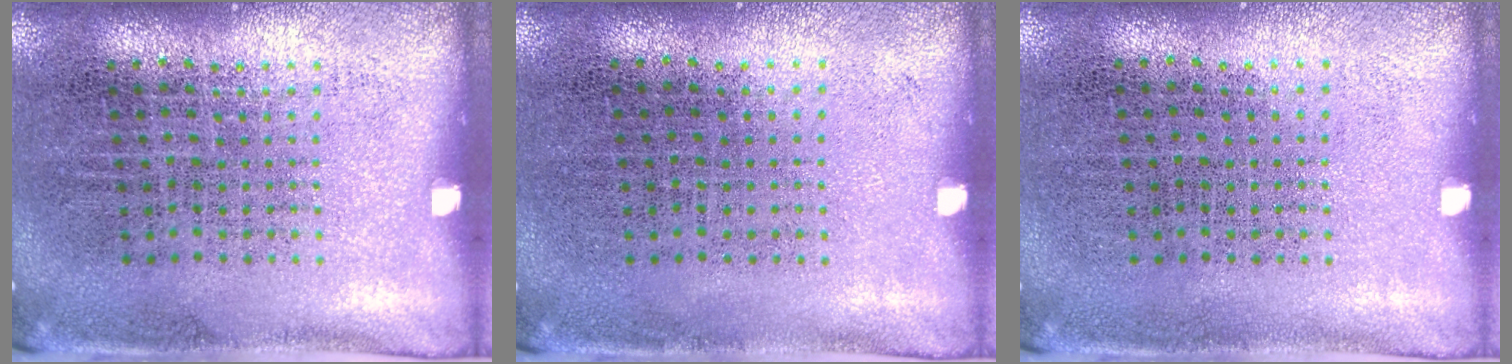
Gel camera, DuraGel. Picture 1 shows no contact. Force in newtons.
{"total": 0.0}
{"total": 0.0}